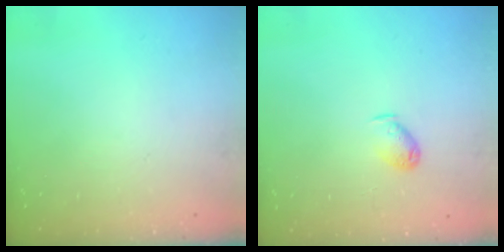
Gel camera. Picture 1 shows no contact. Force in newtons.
{"total": 6.5, "press": 6.4, "slide": 1.3}